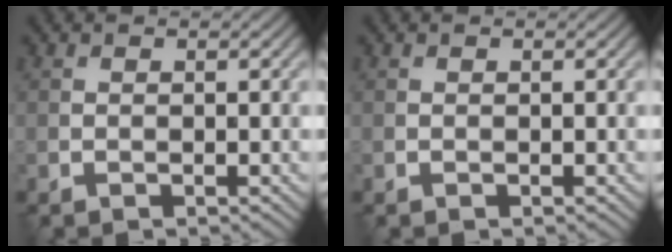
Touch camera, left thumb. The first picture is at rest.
{"total": 0.0}